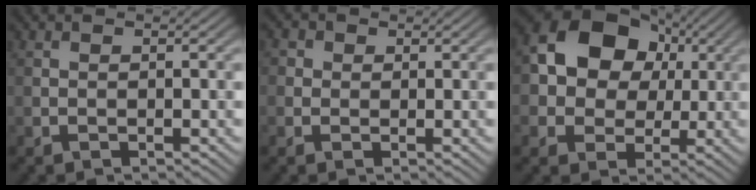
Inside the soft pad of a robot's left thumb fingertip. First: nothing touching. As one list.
[{"total": 2.0, "force": [0.5, 1.8, 0.6], "torque": [-0.019, 0.005, 0.001]}, {"total": 11.6, "force": [2.3, 9.2, 6.8], "torque": [-0.137, 0.019, 0.026]}]